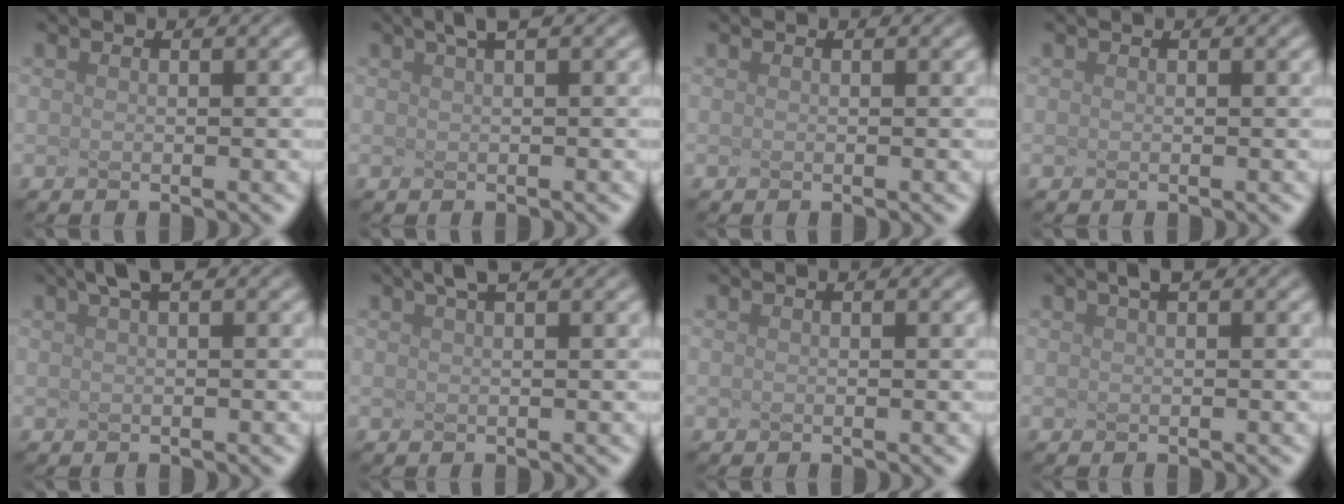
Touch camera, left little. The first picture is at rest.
{"total": 0.8, "force": [-0.1, -0.8, 0.1], "torque": [-0.019, -0.001, 0.025]}
{"total": 0.0}
{"total": 0.0}
{"total": 0.8, "force": [-0.1, -0.8, 0.1], "torque": [-0.022, -0.003, 0.032]}
{"total": 0.6, "force": [0.2, -0.6, 0.2], "torque": [-0.010, 0.001, 0.020]}
{"total": 0.0}
{"total": 0.8, "force": [-0.4, -0.7, -0.2], "torque": [-0.011, -0.005, 0.017]}